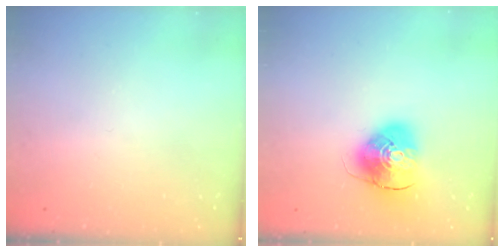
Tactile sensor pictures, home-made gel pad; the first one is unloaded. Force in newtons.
{"total": 9.7, "press": 9.6, "slide": 1.4}